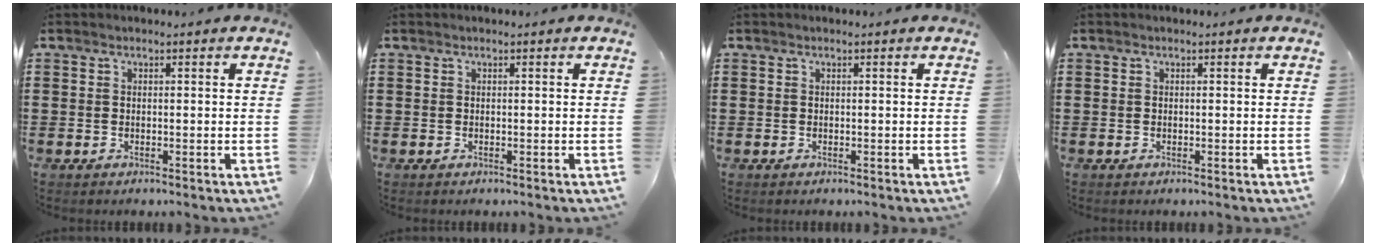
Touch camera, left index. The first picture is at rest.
{"total": 0.0}
{"total": 0.0}
{"total": 0.0}